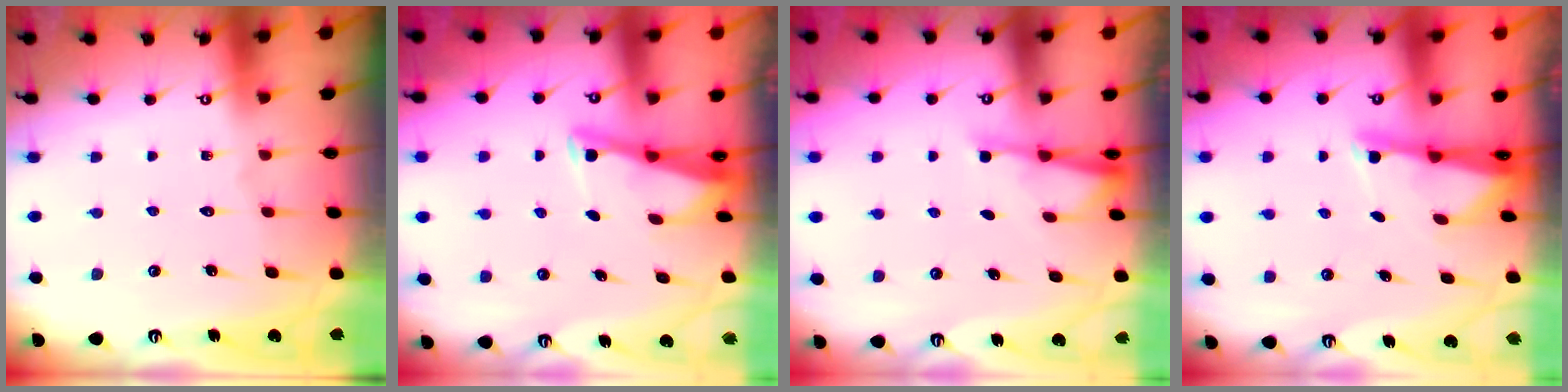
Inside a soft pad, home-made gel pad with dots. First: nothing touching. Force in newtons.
{"total": 2.9, "press": 2.9, "slide": 0.3}
{"total": 2.1, "press": 2.1, "slide": 0.3}
{"total": 2.0, "press": 2.0, "slide": 0.4}